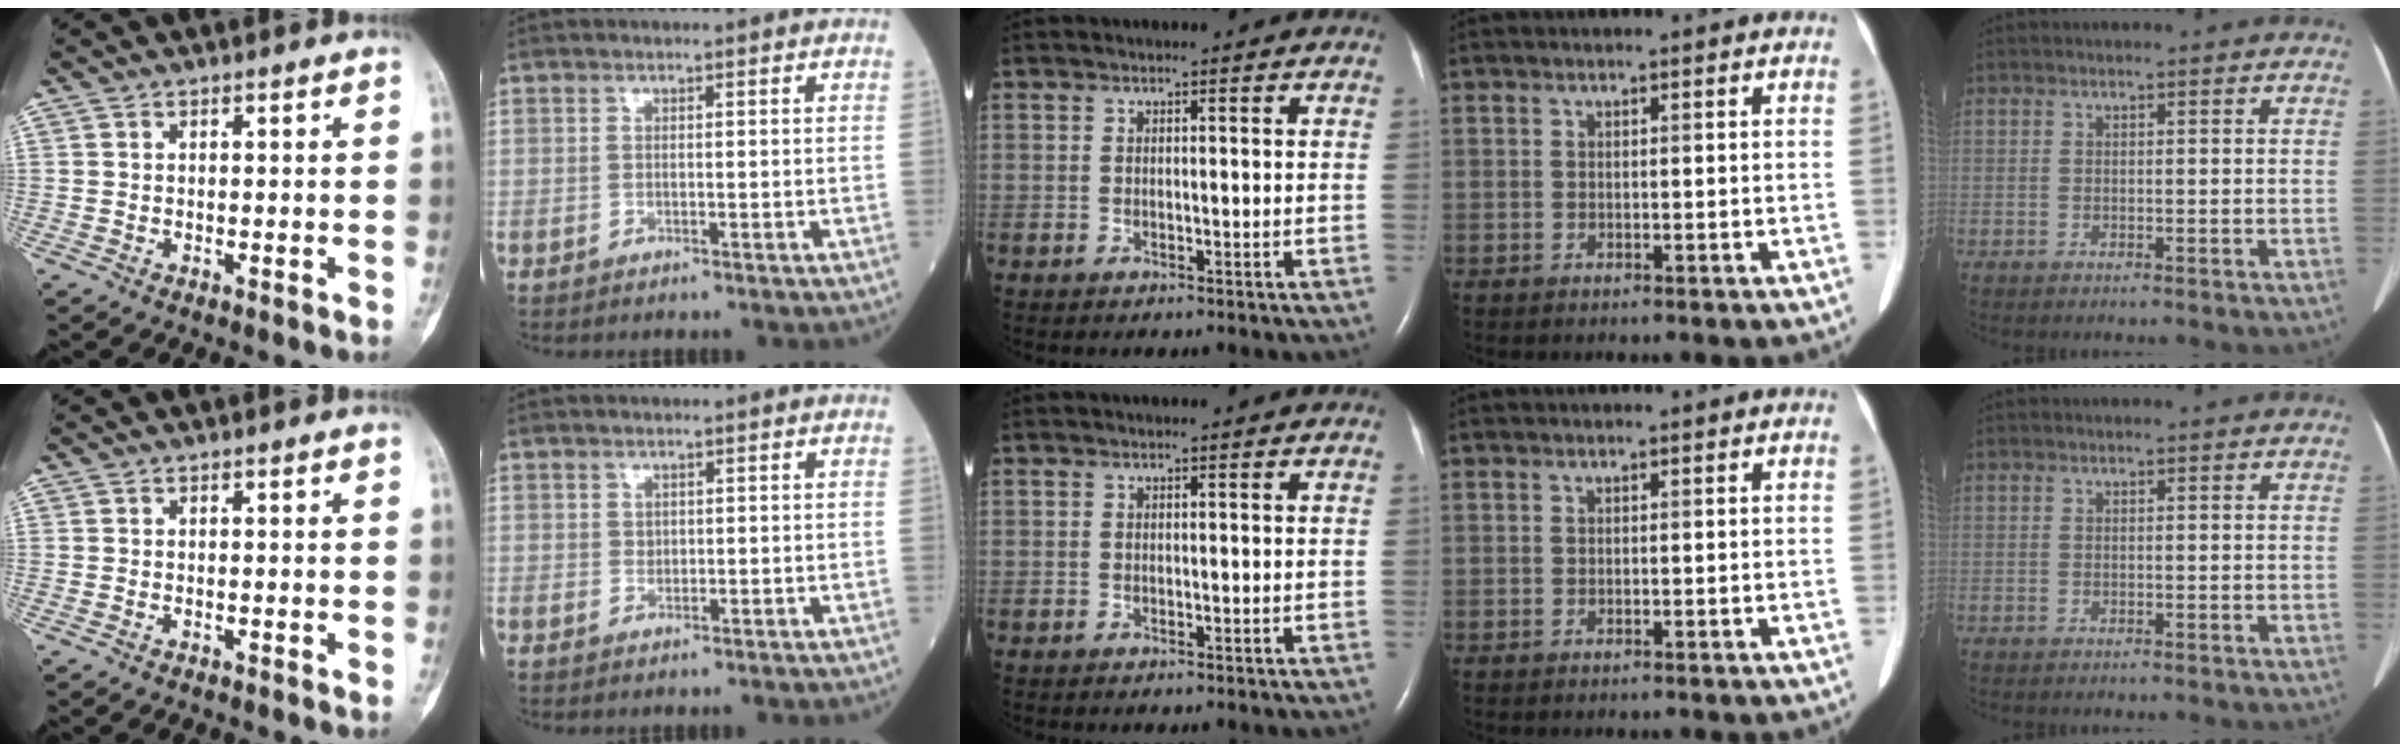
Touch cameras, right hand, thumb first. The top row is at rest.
{"index": {"total": 0.6, "force": [0.1, 0.6, 0.1], "torque": [0.005, 0.002, 0.001]}}